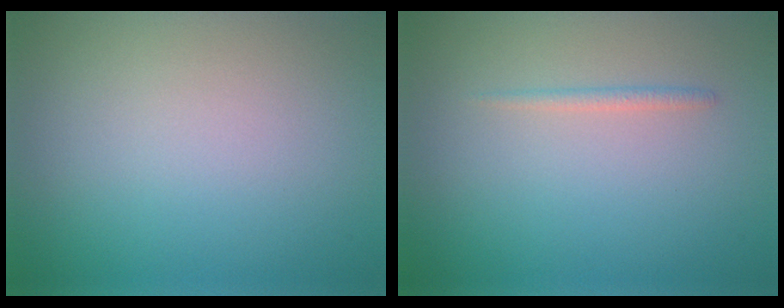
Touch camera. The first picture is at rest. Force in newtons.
{"total": 0.8, "press": 0.8, "slide": 0.0}